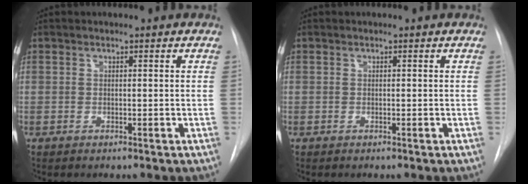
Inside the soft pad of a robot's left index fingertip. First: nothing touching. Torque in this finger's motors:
{"motor_torque": [0.02, 0.00, 0.00, 0.00]}